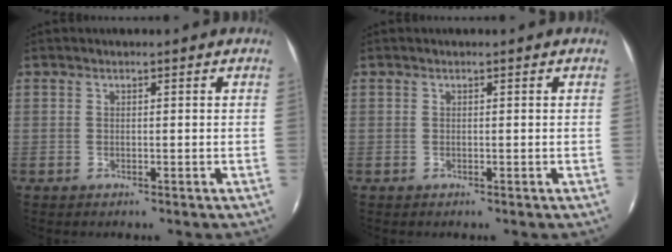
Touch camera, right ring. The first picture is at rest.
{"total": 0.0}